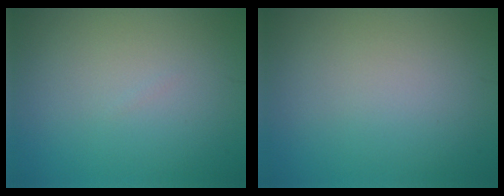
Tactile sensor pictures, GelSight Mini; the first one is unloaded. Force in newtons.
{"total": 0.0}